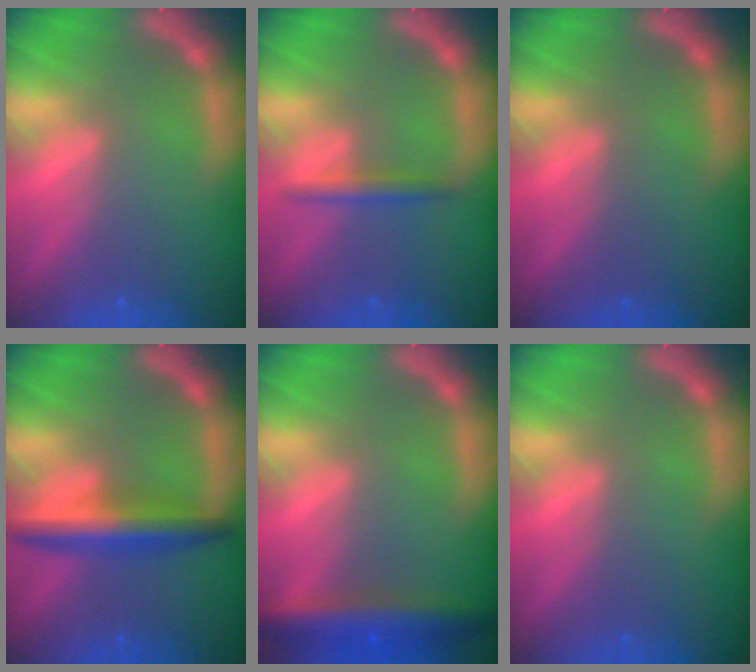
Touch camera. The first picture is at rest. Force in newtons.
{"total": 1.9}
{"total": 0.0}
{"total": 5.0}
{"total": 6.0}
{"total": 0.0}